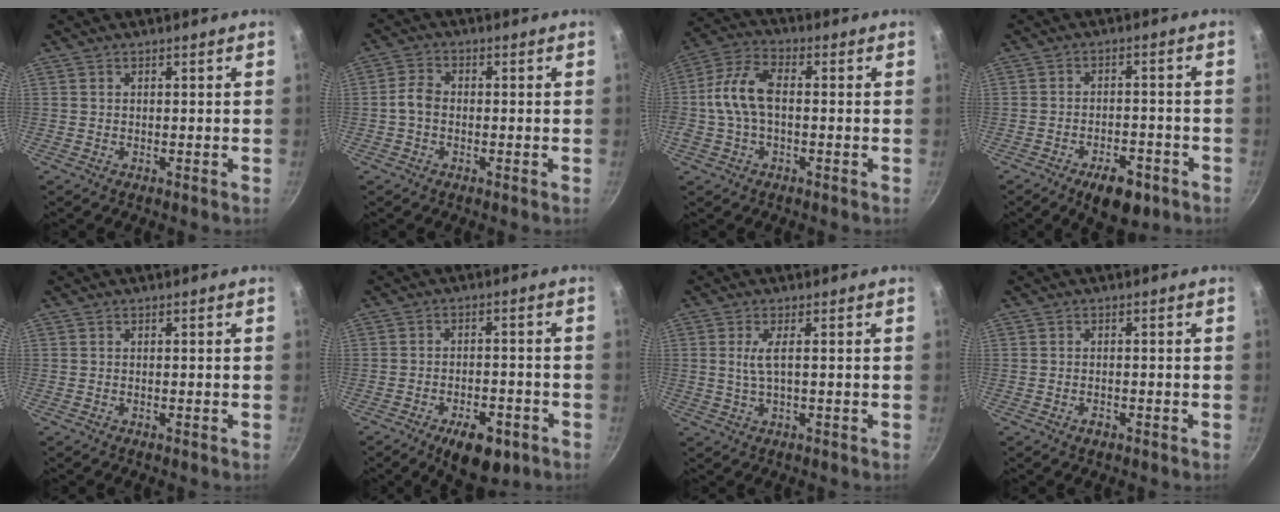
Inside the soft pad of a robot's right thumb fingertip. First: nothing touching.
{"total": 3.4, "force": [-0.8, 2.4, 2.2], "torque": [-0.048, 0.018, -0.023]}
{"total": 10.0, "force": [-0.5, 5.5, 8.4], "torque": [-0.170, 0.031, -0.023]}
{"total": 8.6, "force": [-4.9, 4.2, 5.7], "torque": [-0.061, 0.029, -0.065]}
{"total": 0.0}
{"total": 9.9, "force": [-5.3, 4.8, 6.8], "torque": [-0.076, 0.025, -0.067]}
{"total": 3.6, "force": [0.3, 0.8, 3.5], "torque": [-0.082, -0.001, 0.009]}
{"total": 1.6, "force": [-0.9, 0.9, 1.0], "torque": [-0.019, 0.006, -0.016]}